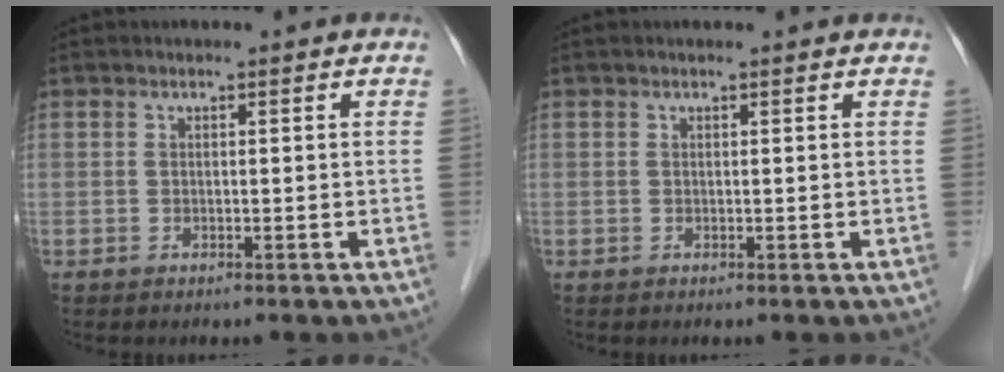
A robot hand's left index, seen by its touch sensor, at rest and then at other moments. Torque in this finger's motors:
{"motor_torque": [0.17, -0.28, 0.04, 0.01]}